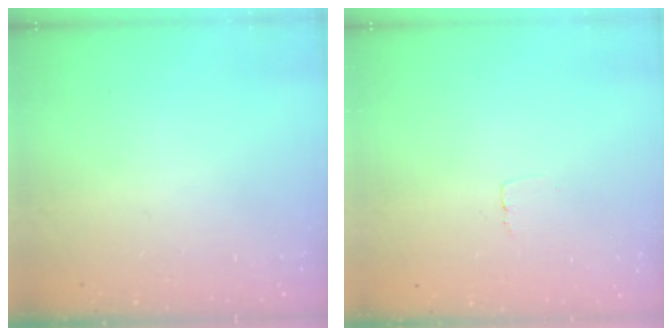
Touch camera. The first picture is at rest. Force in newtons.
{"total": 2.6, "press": 2.6, "slide": 0.1}